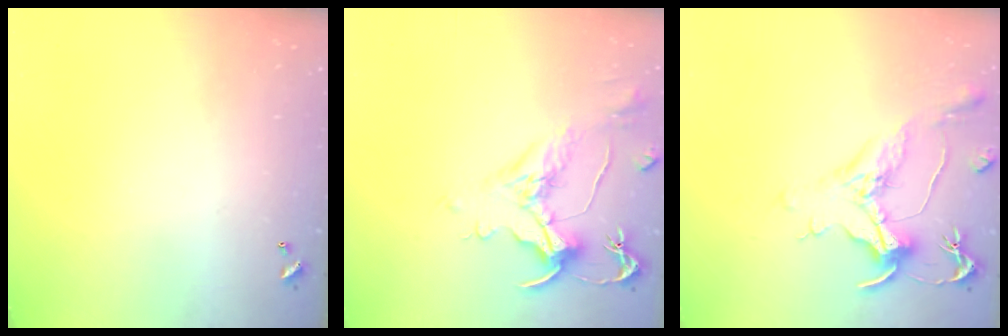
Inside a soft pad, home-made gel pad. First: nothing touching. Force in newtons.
{"total": 1.6, "press": 0.7, "slide": 1.5}
{"total": 1.3, "press": 1.1, "slide": 0.7}